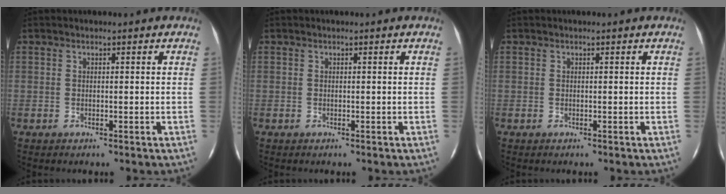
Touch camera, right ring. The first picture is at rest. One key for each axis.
{"total": 0.0}
{"total": 0.0}